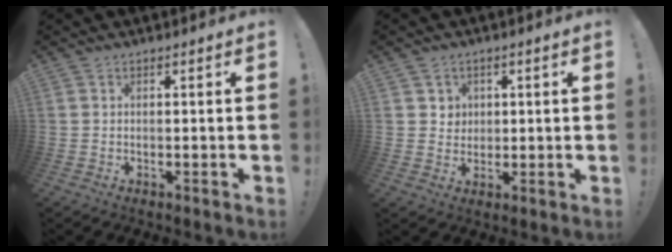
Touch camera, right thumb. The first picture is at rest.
{"total": 4.3, "force": [1.4, 4.0, 0.5], "torque": [0.001, -0.011, 0.024]}